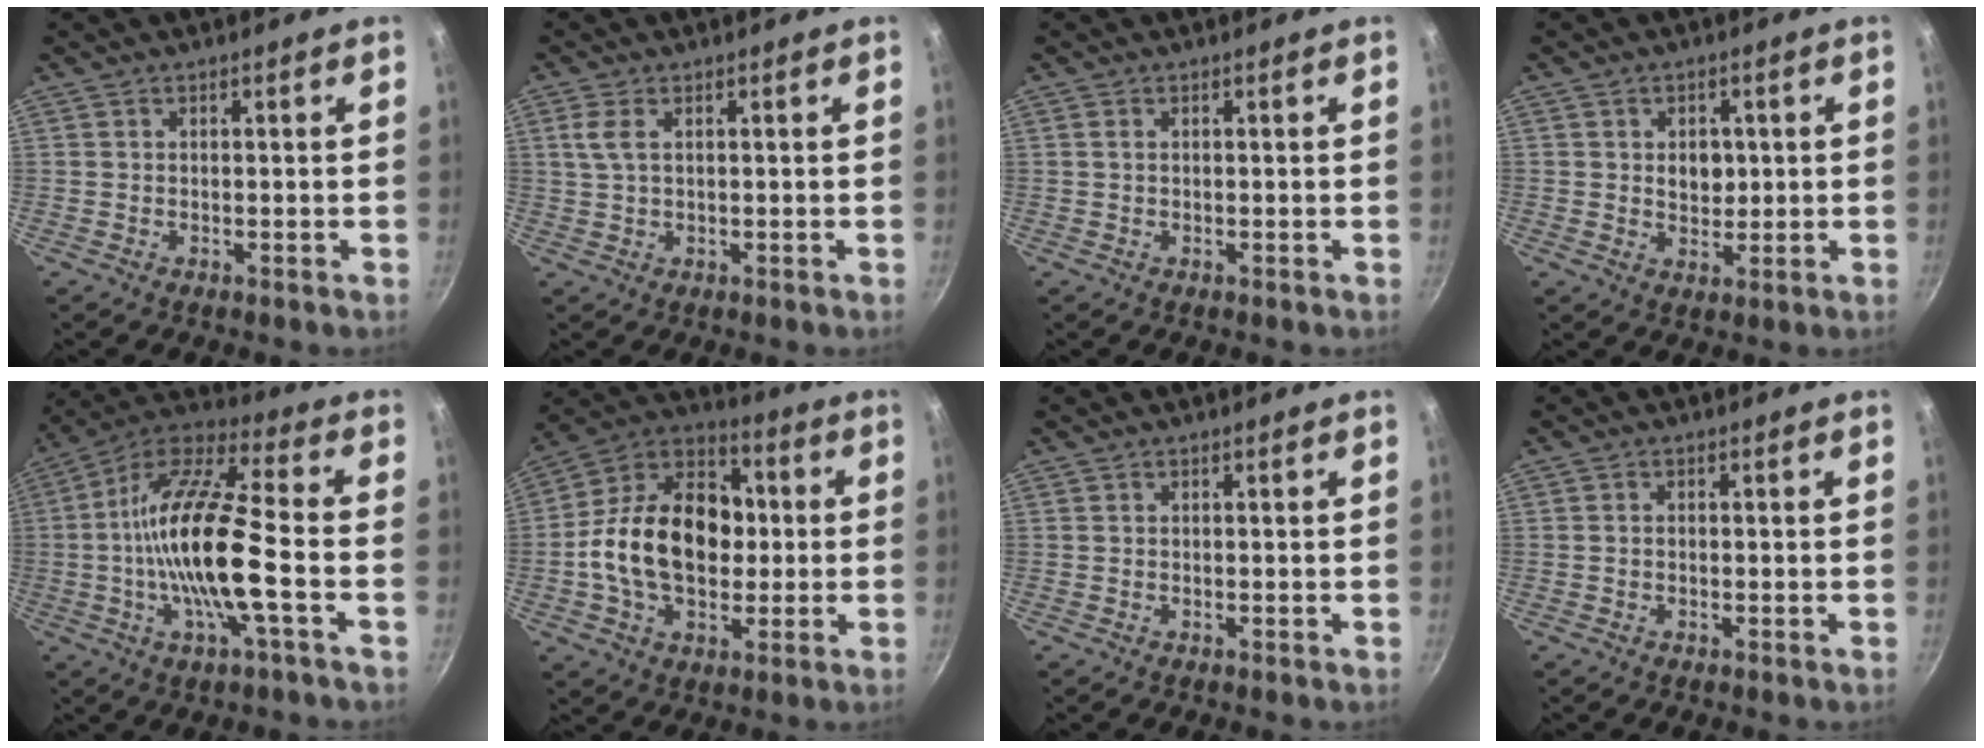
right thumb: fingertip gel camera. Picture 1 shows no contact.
{"total": 3.3, "force": [1.1, 1.7, 2.7], "torque": [-0.058, 0.003, 0.022]}
{"total": 0.8, "force": [0.2, 0.5, 0.5], "torque": [-0.010, 0.002, 0.003]}
{"total": 4.3, "force": [0.6, 3.6, 2.3], "torque": [-0.014, -0.007, 0.008]}
{"total": 18.6, "force": [-3.1, 4.4, 17.9], "torque": [-0.335, 0.031, -0.074]}
{"total": 21.1, "force": [-0.4, 14.8, 15.1], "torque": [-0.222, 0.039, -0.022]}
{"total": 0.0}
{"total": 0.7, "force": [-0.1, 0.5, 0.4], "torque": [-0.007, 0.004, -0.002]}